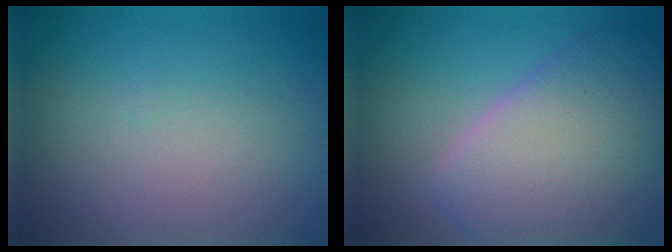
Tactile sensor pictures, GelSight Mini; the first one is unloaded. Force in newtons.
{"total": 8.9, "press": 8.9, "slide": 0.5}